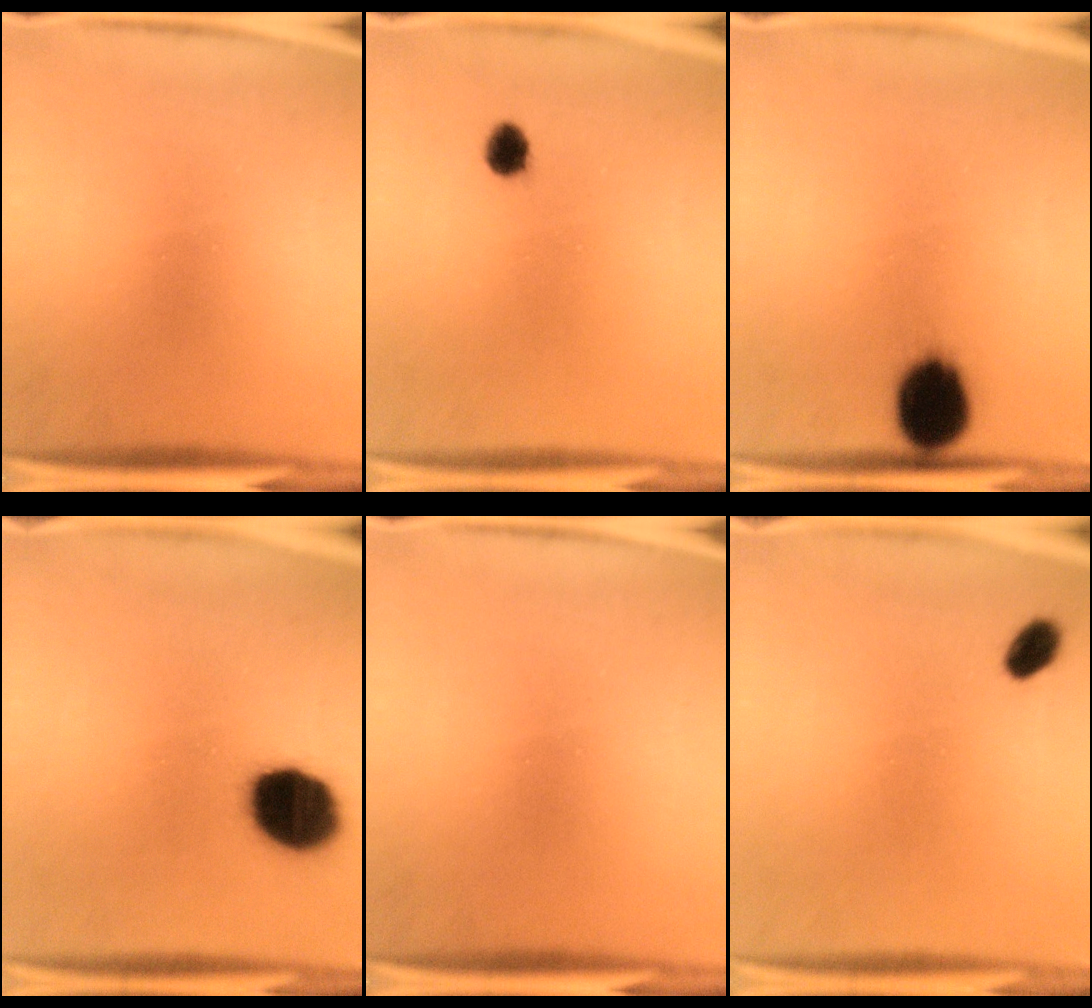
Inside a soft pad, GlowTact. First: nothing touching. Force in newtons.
{"total": 2.5}
{"total": 11.1}
{"total": 16.8}
{"total": 0.0}
{"total": 3.2}